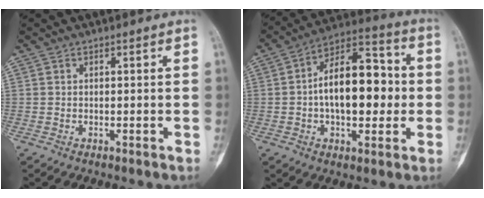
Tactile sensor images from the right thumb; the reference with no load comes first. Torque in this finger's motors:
{"motor_torque": [1.85, 2.01, 0.83, -0.60, 0.10]}